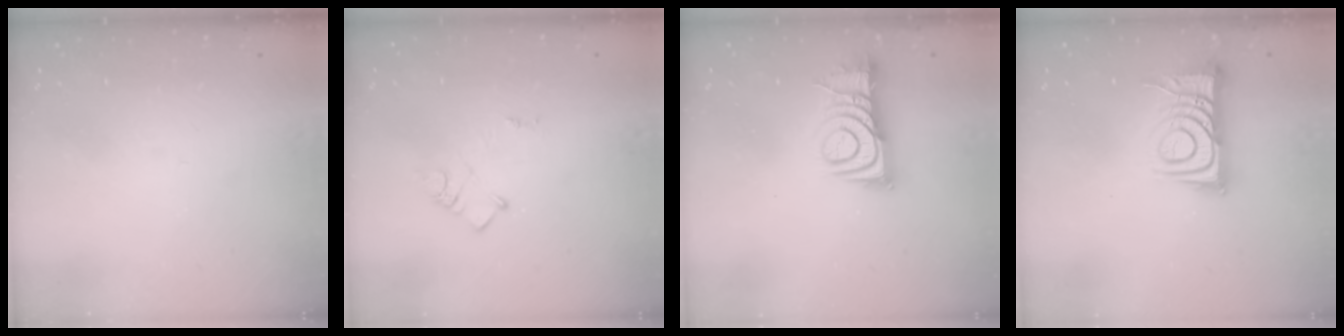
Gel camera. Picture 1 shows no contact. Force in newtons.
{"total": 4.0, "press": 3.9, "slide": 0.5}
{"total": 11.7, "press": 11.7, "slide": 1.0}
{"total": 10.4, "press": 10.3, "slide": 1.2}